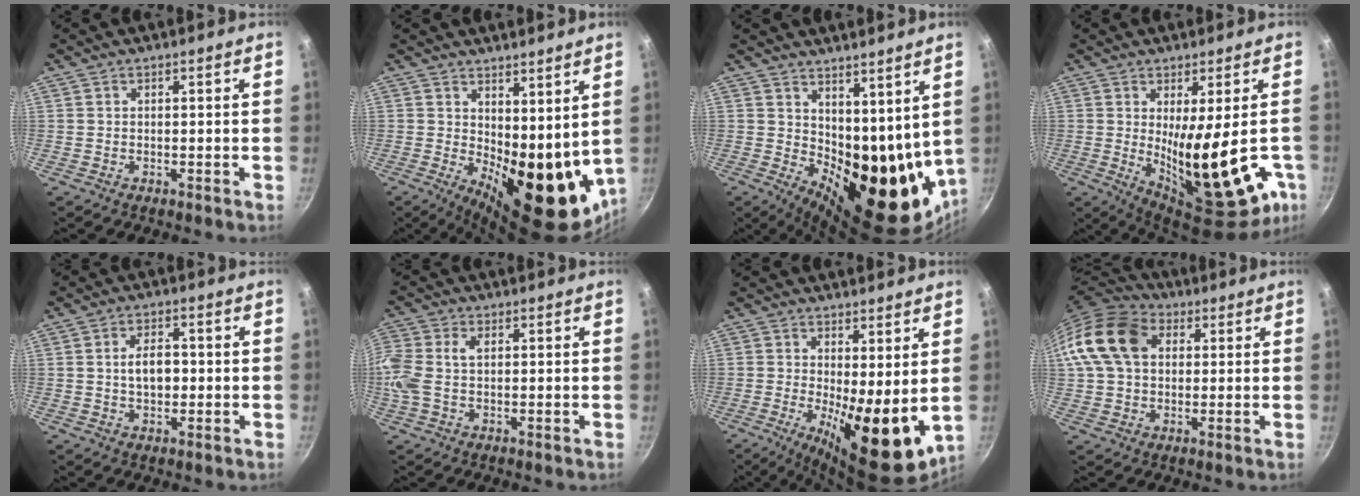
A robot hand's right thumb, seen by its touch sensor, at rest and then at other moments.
{"total": 17.0, "force": [3.0, 7.9, 14.7], "torque": [-0.154, -0.042, 0.064]}
{"total": 17.8, "force": [5.9, 9.4, 13.9], "torque": [-0.158, -0.053, 0.117]}
{"total": 21.4, "force": [-3.3, 6.8, 20.0], "torque": [-0.273, -0.040, -0.024]}
{"total": 5.3, "force": [-0.1, 3.2, 4.2], "torque": [-0.052, 0.011, -0.002]}
{"total": 7.6, "force": [0.6, 4.8, 5.9], "torque": [-0.133, 0.013, 0.003]}
{"total": 13.5, "force": [0.0, 4.8, 12.6], "torque": [-0.160, -0.025, 0.010]}
{"total": 14.5, "force": [3.2, 10.6, 9.3], "torque": [-0.161, 0.021, 0.042]}